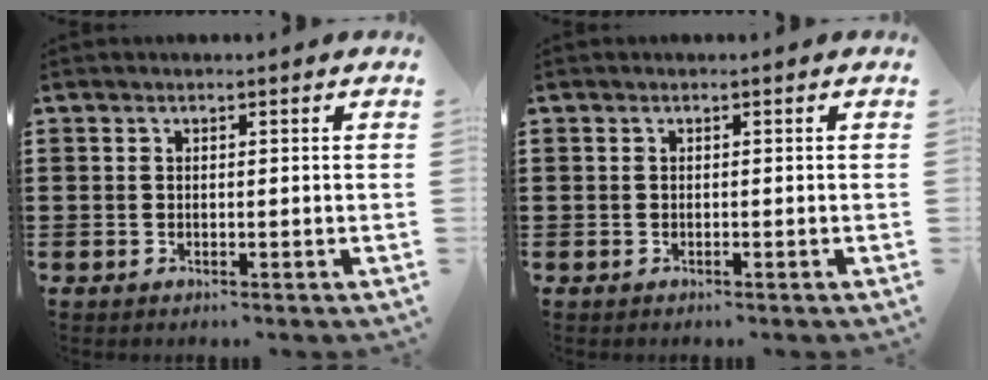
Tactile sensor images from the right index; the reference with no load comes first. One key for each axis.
{"total": 0.0}